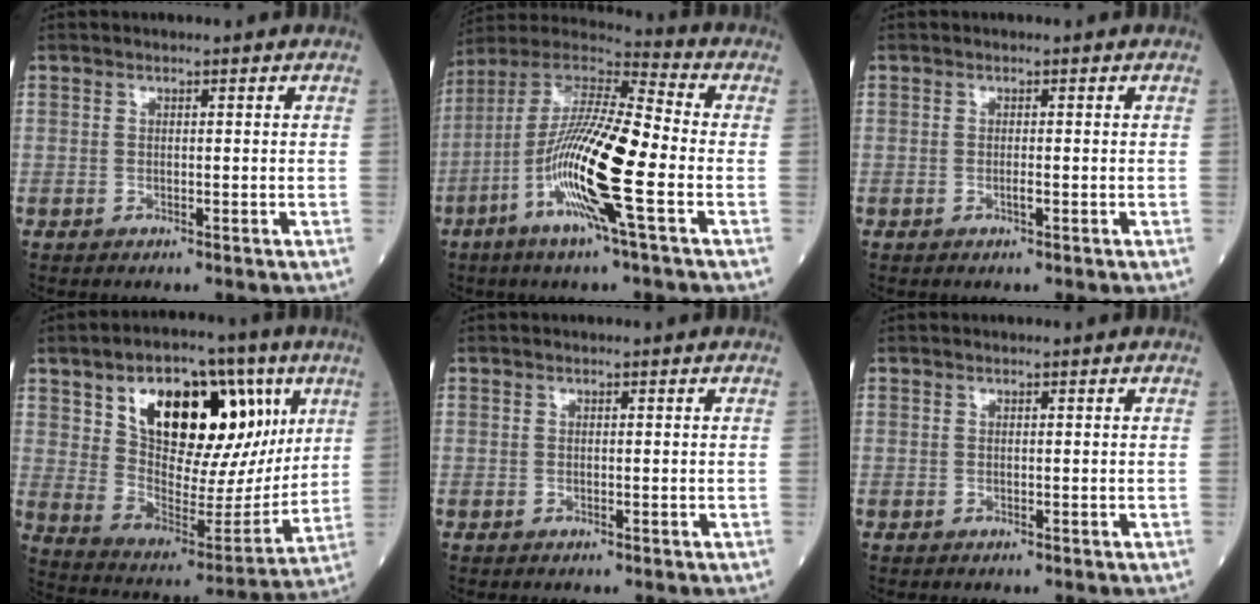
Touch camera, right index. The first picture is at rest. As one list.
[{"total": 17.5, "force": [-5.4, 0.9, 16.6], "torque": [-0.333, -0.010, -0.111]}, {"total": 0.9, "force": [-0.3, 0.0, 0.9], "torque": [-0.019, 0.000, -0.006]}, {"total": 22.9, "force": [8.8, 10.9, 18.2], "torque": [-0.290, 0.027, 0.149]}, {"total": 0.0}, {"total": 0.0}]